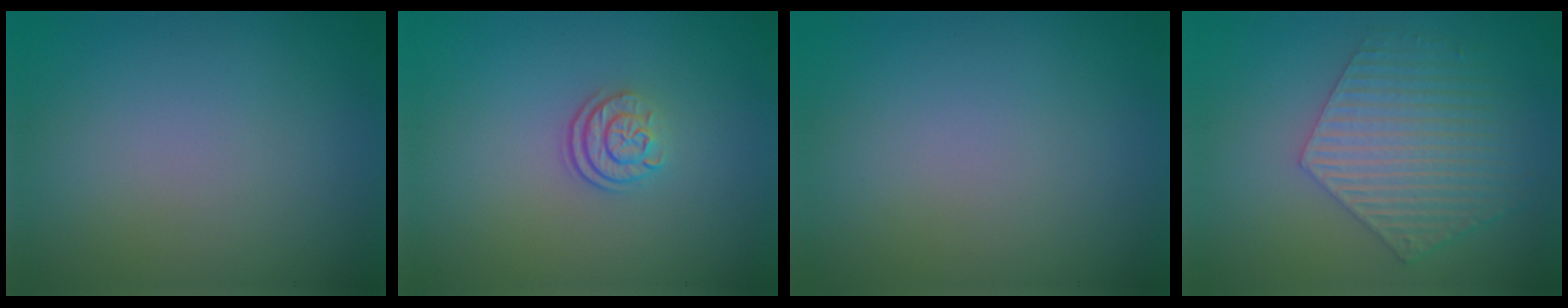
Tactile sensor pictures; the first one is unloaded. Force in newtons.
{"total": 2.4, "press": 1.8, "slide": 1.6}
{"total": 0.0}
{"total": 5.8, "press": 4.4, "slide": 3.9}